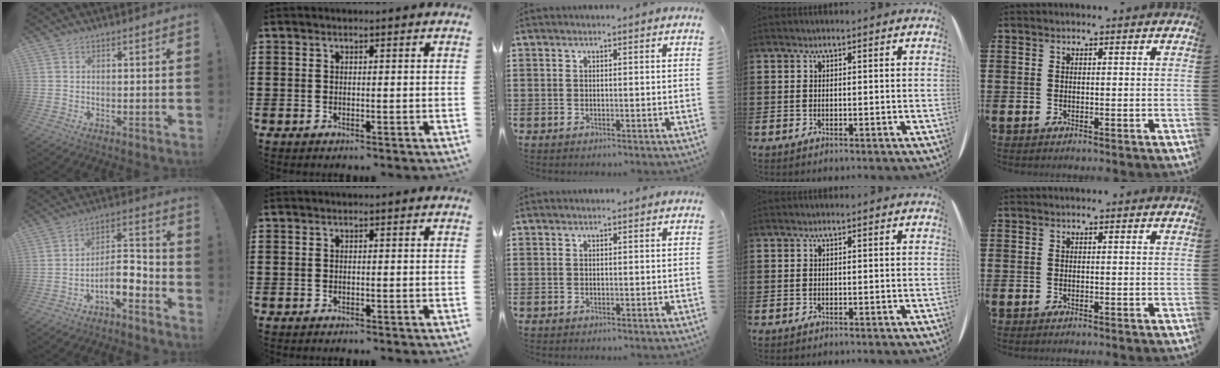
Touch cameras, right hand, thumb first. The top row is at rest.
{"thumb": {"total": 9.0, "force": [-5.7, 3.2, 6.2], "torque": [-0.097, 0.023, -0.100]}}